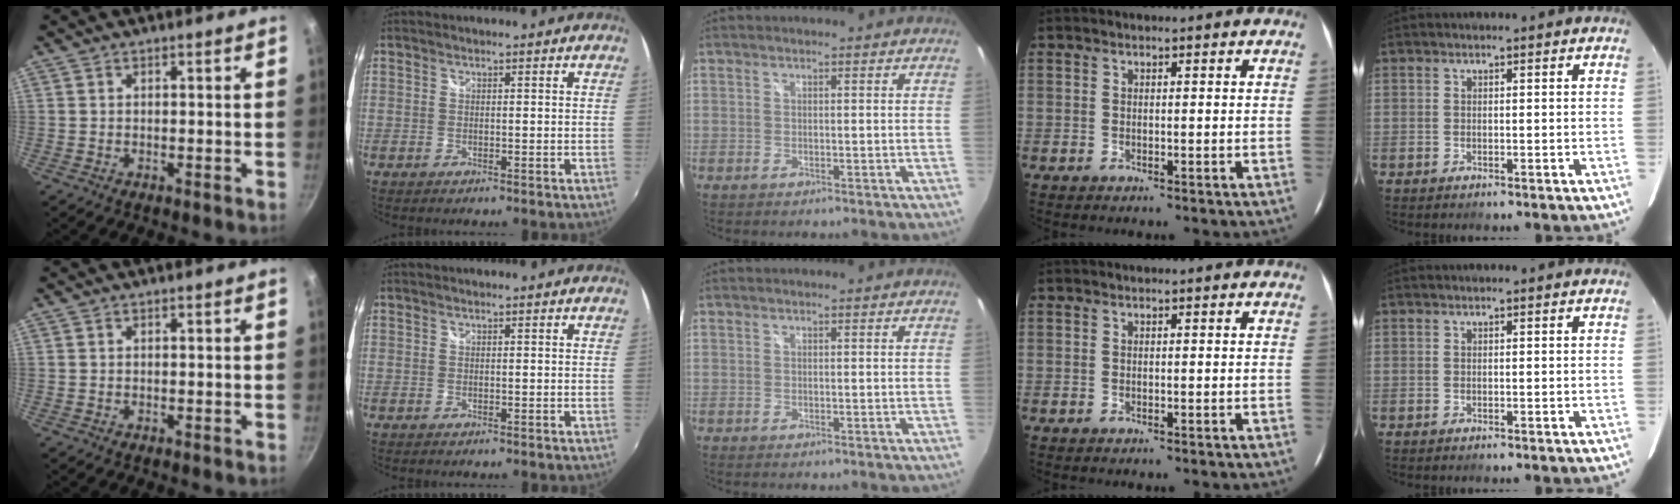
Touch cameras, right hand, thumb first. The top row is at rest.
{}